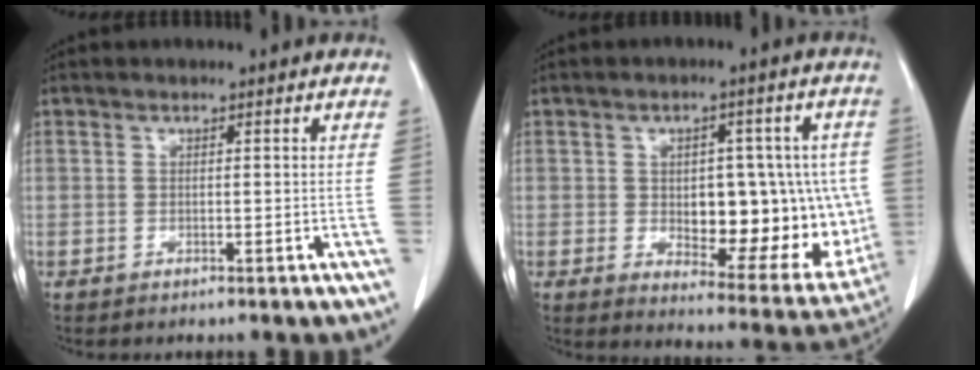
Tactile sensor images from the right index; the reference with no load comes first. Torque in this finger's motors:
{"motor_torque": [0.57, -0.04, 0.30, 0.04]}